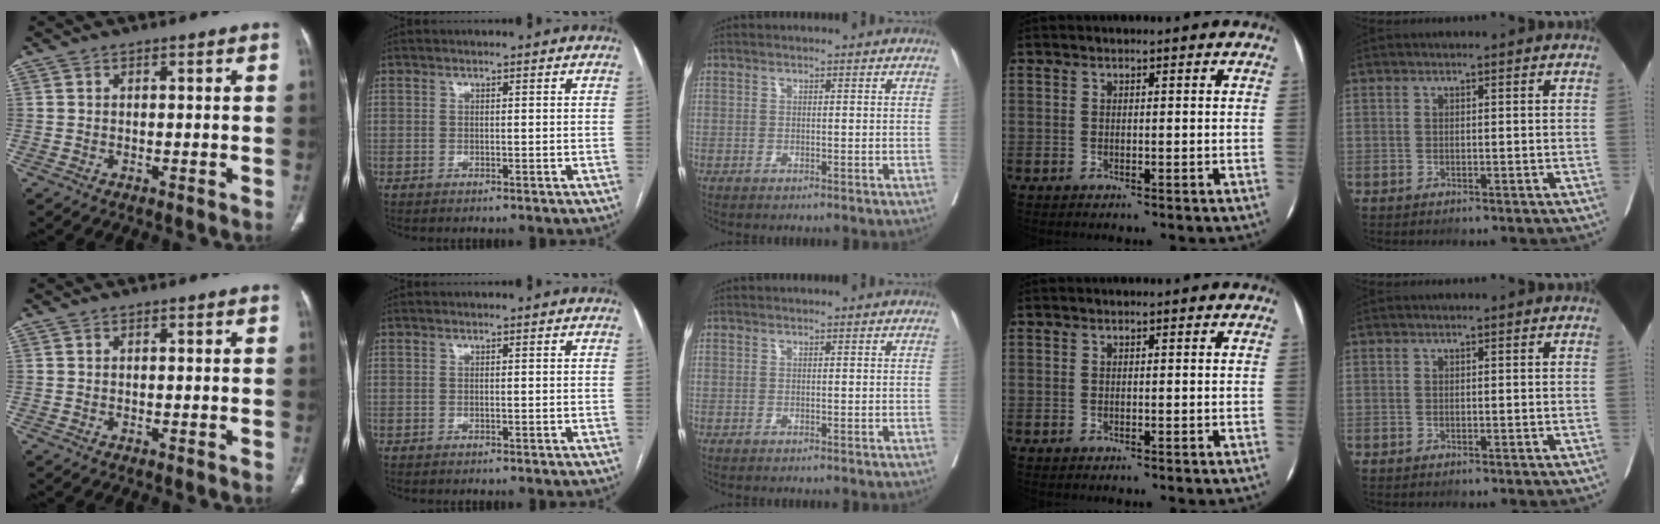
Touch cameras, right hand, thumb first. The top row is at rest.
{}